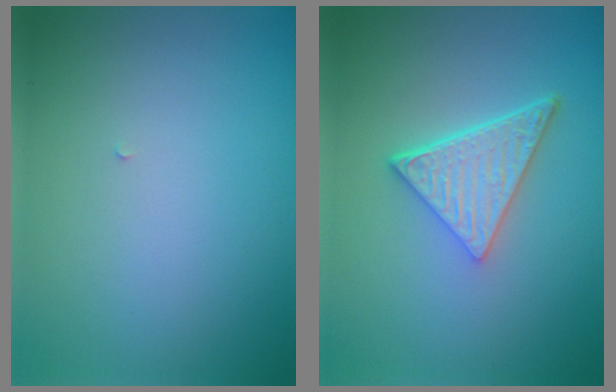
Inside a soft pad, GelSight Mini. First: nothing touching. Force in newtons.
{"total": 4.9, "press": 3.5, "slide": 3.4}